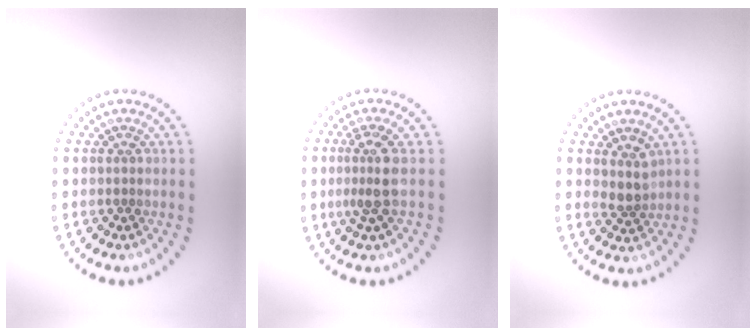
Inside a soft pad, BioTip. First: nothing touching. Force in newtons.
{"total": 2.6, "press": 1.9, "slide": 1.8}
{"total": 2.0, "press": 1.5, "slide": 1.2}